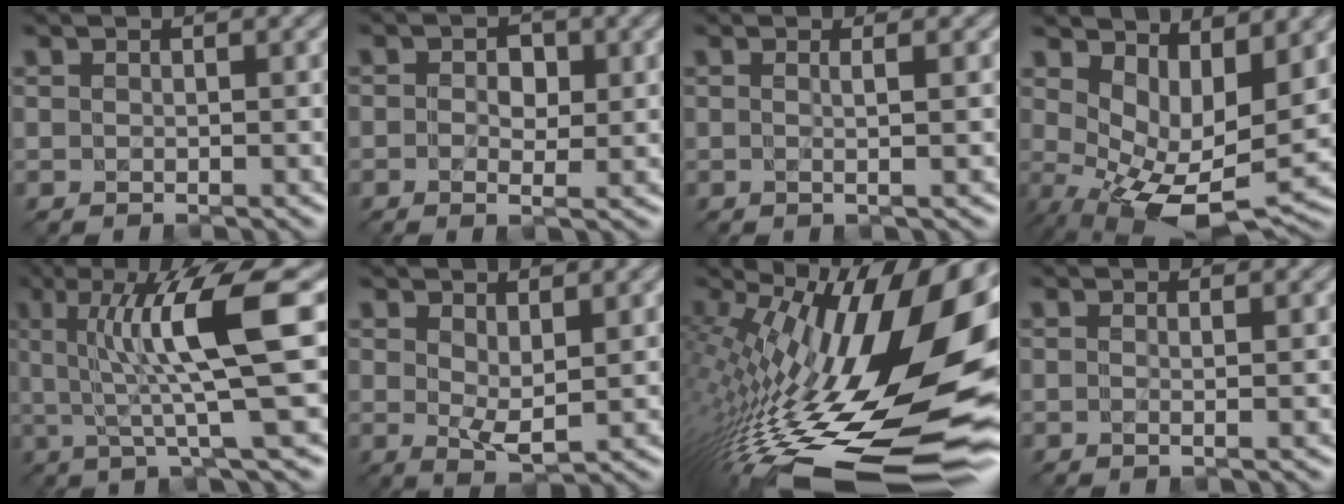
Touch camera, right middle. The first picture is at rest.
{"total": 2.3, "force": [0.2, 1.4, 1.8], "torque": [-0.031, -0.001, -0.001]}
{"total": 1.8, "force": [0.4, 0.6, 1.7], "torque": [-0.021, 0.002, -0.016]}
{"total": 7.8, "force": [0.8, 4.0, 6.6], "torque": [-0.120, -0.024, 0.026]}
{"total": 10.0, "force": [1.6, 1.6, 9.7], "torque": [-0.129, 0.000, 0.024]}
{"total": 2.2, "force": [0.8, 0.7, 1.8], "torque": [-0.041, -0.009, 0.019]}
{"total": 18.7, "force": [-1.6, 7.4, 17.1], "torque": [-0.294, -0.015, -0.037]}
{"total": 0.9, "force": [0.1, 0.2, 0.9], "torque": [-0.016, 0.000, -0.008]}